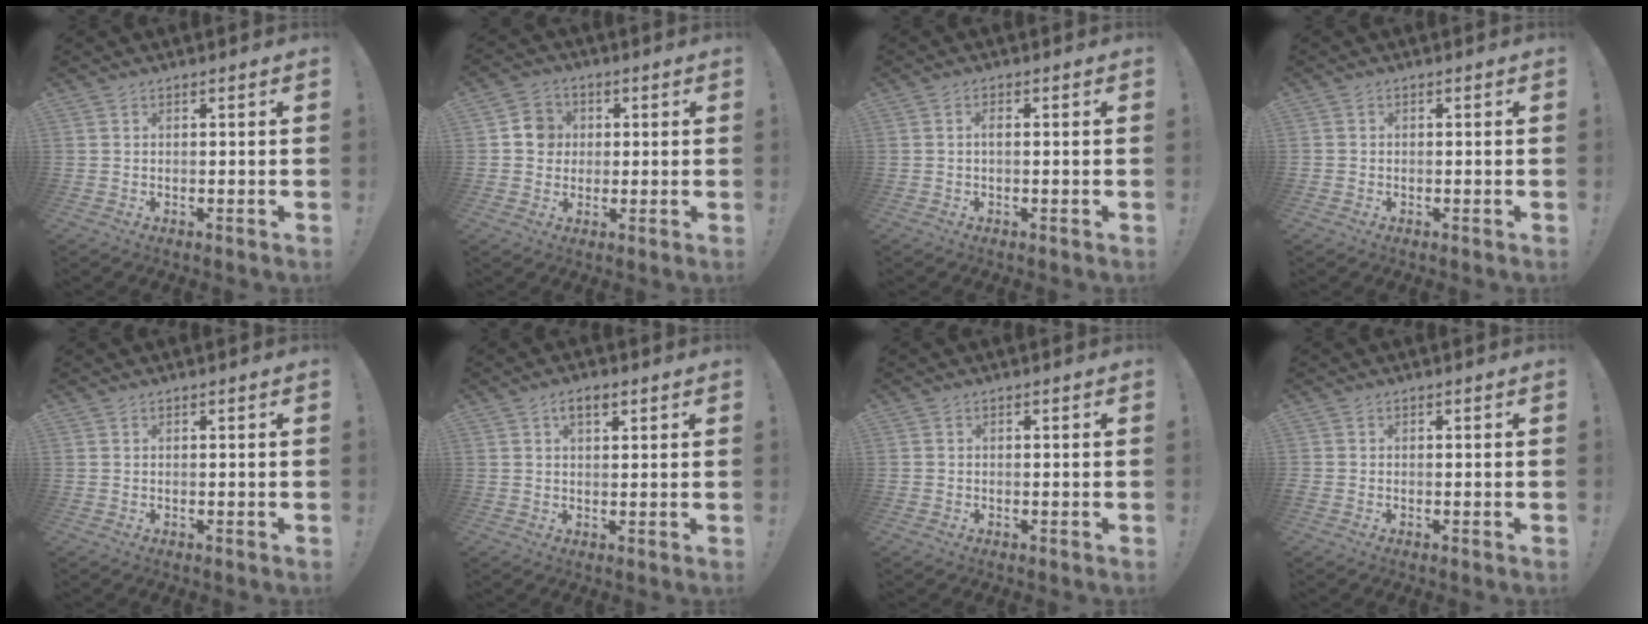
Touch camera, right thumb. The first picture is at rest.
{"total": 7.1, "force": [0.9, 6.8, 2.0], "torque": [-0.022, 0.003, 0.019]}
{"total": 1.4, "force": [-0.3, 0.3, 1.3], "torque": [-0.032, 0.008, -0.005]}
{"total": 0.9, "force": [-0.4, 0.8, 0.2], "torque": [-0.003, 0.001, -0.007]}
{"total": 0.0}
{"total": 3.7, "force": [1.7, 1.9, 2.6], "torque": [-0.032, -0.003, 0.025]}
{"total": 0.7, "force": [-0.4, 0.6, 0.1], "torque": [0.000, 0.001, -0.006]}
{"total": 0.5, "force": [-0.3, 0.4, 0.2], "torque": [-0.003, -0.001, -0.005]}